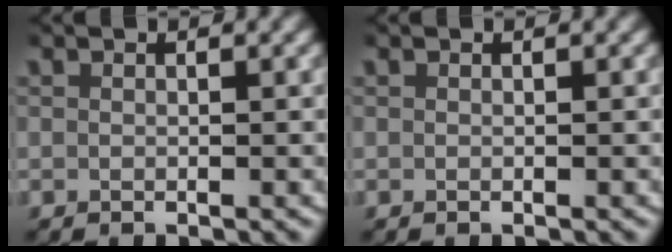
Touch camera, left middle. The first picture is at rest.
{"total": 0.0}